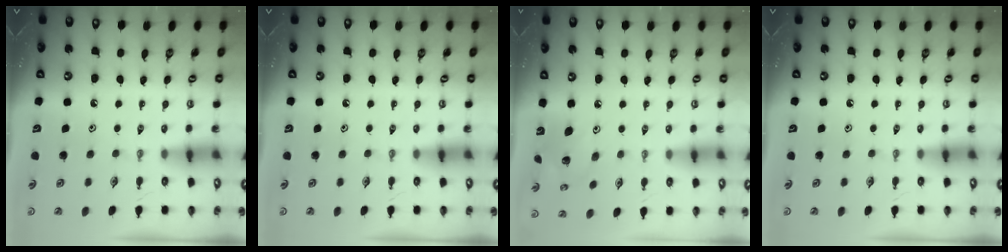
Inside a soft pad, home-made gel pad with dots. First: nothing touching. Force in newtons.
{"total": 0.0}
{"total": 7.8, "press": 7.8, "slide": 0.3}
{"total": 0.0}